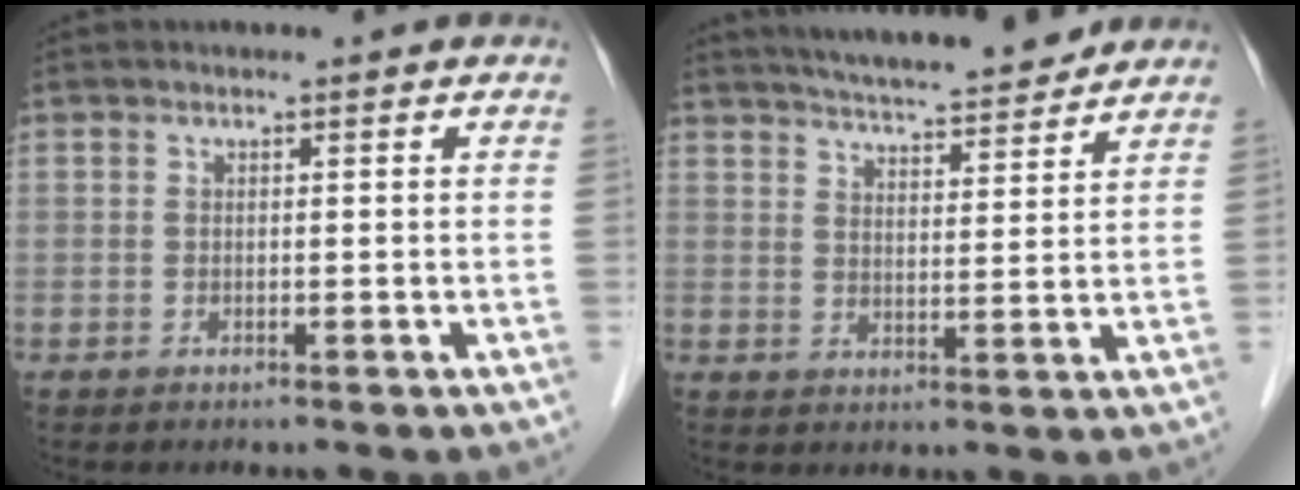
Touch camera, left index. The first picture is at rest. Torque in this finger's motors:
{"motor_torque": [0.16, -0.34, 0.20, 0.04]}